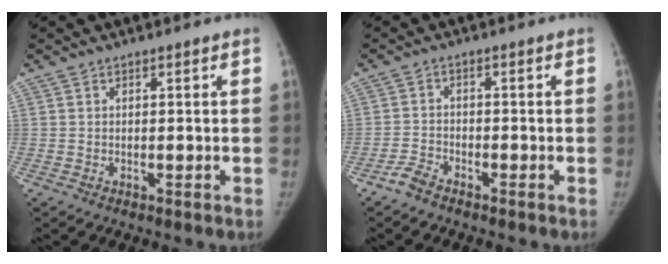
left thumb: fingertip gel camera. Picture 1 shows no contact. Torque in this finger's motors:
{"motor_torque": [0.17, 0.18, 0.09, -0.23, 0.07]}